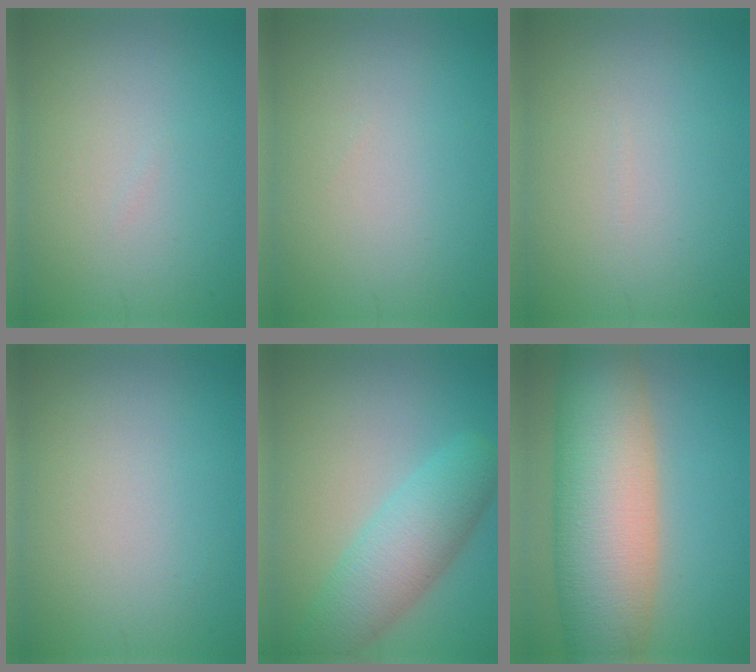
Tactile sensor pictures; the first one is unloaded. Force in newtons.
{"total": 0.0}
{"total": 0.0}
{"total": 0.0}
{"total": 5.8, "press": 5.8, "slide": 0.2}
{"total": 12.5, "press": 12.5, "slide": 0.6}